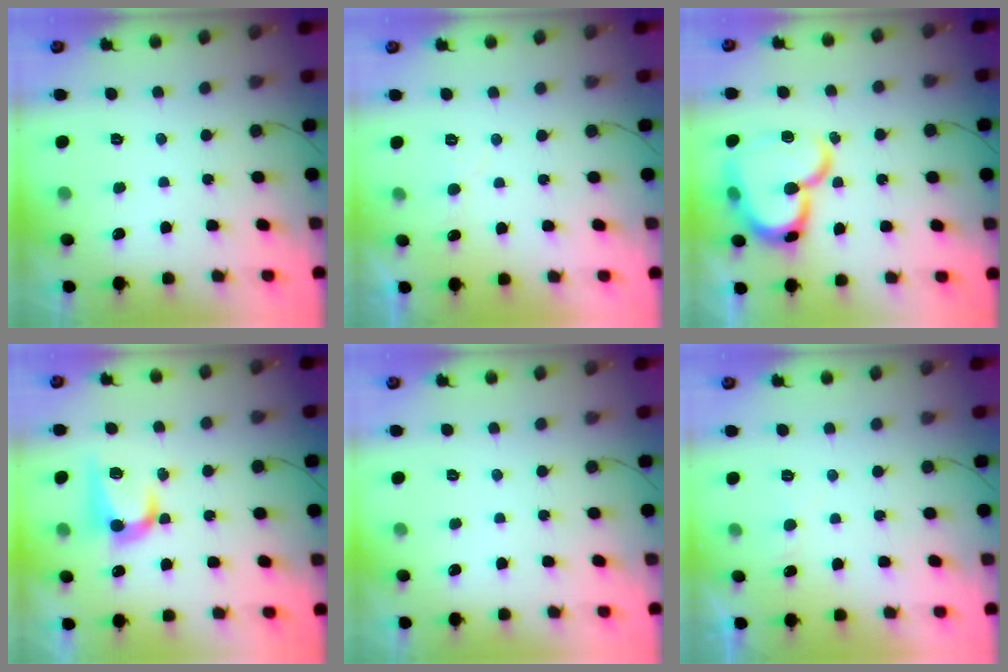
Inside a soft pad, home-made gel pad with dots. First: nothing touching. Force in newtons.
{"total": 3.6, "press": 3.6, "slide": 0.3}
{"total": 20.0, "press": 19.9, "slide": 2.5}
{"total": 11.9, "press": 11.9, "slide": 0.8}
{"total": 0.0}
{"total": 3.9, "press": 3.8, "slide": 0.5}